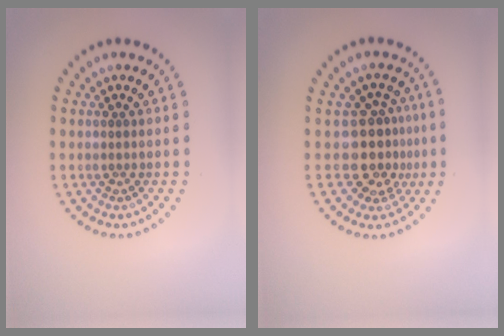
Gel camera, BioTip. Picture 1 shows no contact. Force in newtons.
{"total": 3.9, "press": 3.2, "slide": 2.3}